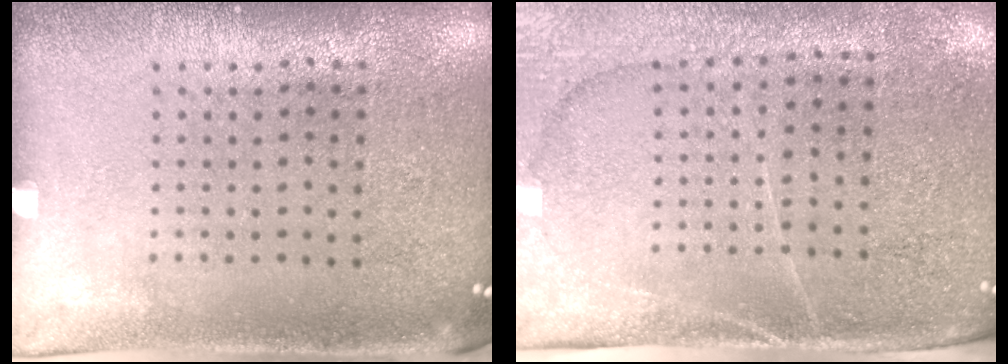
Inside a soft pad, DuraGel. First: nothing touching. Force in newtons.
{"total": 3.0, "press": 2.8, "slide": 1.1}